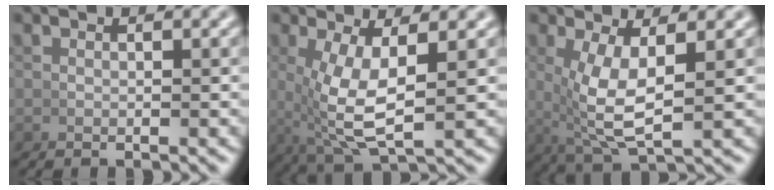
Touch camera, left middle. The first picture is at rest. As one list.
[{"total": 7.1, "force": [0.2, 2.7, 6.5], "torque": [-0.128, -0.017, 0.021]}, {"total": 6.5, "force": [0.5, 2.5, 5.9], "torque": [-0.115, -0.015, 0.025]}]